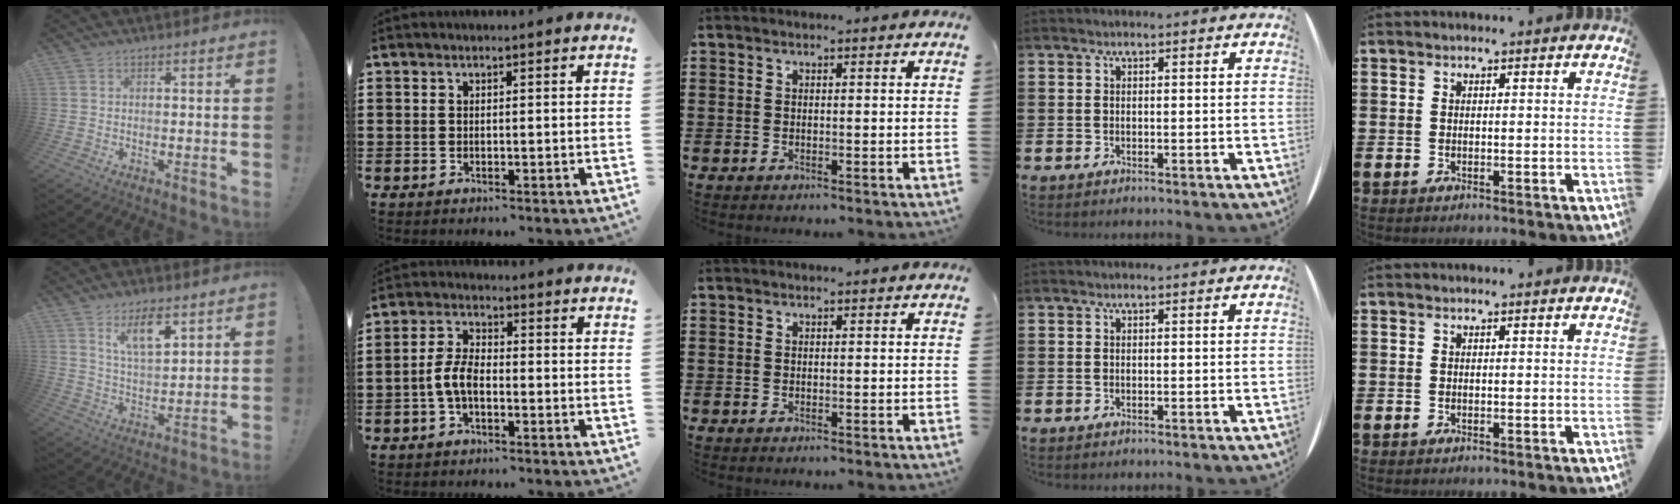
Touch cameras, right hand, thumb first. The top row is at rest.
{"thumb": {"total": 10.0, "force": [6.4, 3.5, 6.8], "torque": [-0.108, -0.032, 0.111]}, "index": {"total": 5.1, "force": [-1.6, 2.5, 4.2], "torque": [-0.101, -0.001, -0.036]}}